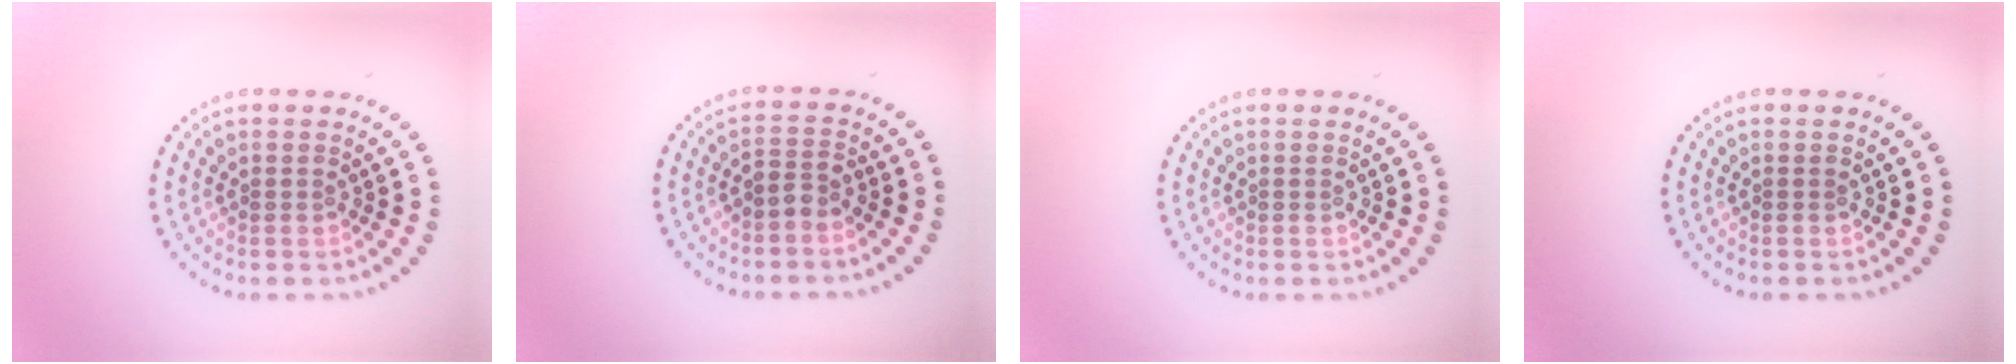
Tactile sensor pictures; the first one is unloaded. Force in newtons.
{"total": 1.6, "press": 1.3, "slide": 1.0}
{"total": 0.0}
{"total": 0.0}